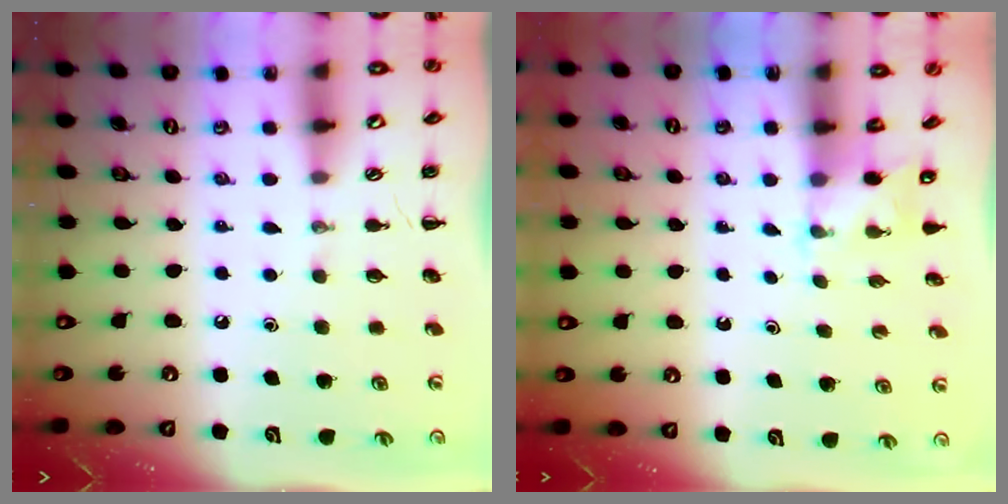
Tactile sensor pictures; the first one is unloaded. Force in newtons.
{"total": 2.2, "press": 2.1, "slide": 0.7}